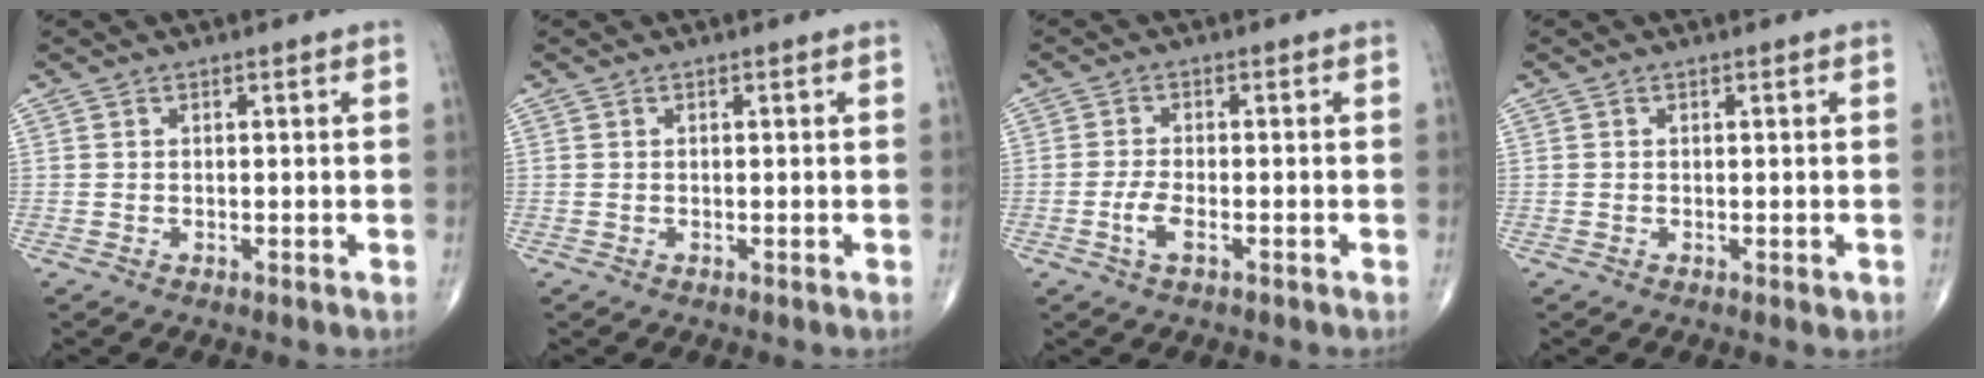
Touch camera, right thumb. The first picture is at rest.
{"total": 0.0}
{"total": 3.2, "force": [-1.4, 1.2, 2.7], "torque": [-0.062, 0.007, -0.026]}
{"total": 0.8, "force": [-0.2, 0.5, 0.6], "torque": [-0.004, -0.001, -0.002]}